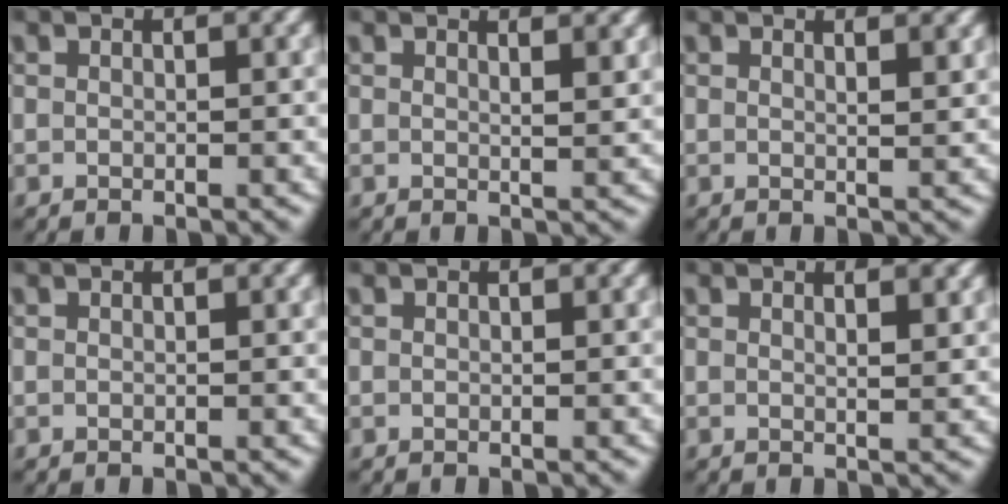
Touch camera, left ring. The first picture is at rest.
{"total": 1.9, "force": [1.5, -0.2, 1.2], "torque": [-0.011, -0.007, 0.025]}
{"total": 1.6, "force": [1.2, -0.2, 1.0], "torque": [-0.008, -0.007, 0.021]}
{"total": 0.0}
{"total": 0.0}
{"total": 1.3, "force": [0.9, -0.2, 0.8], "torque": [-0.010, -0.009, 0.017]}